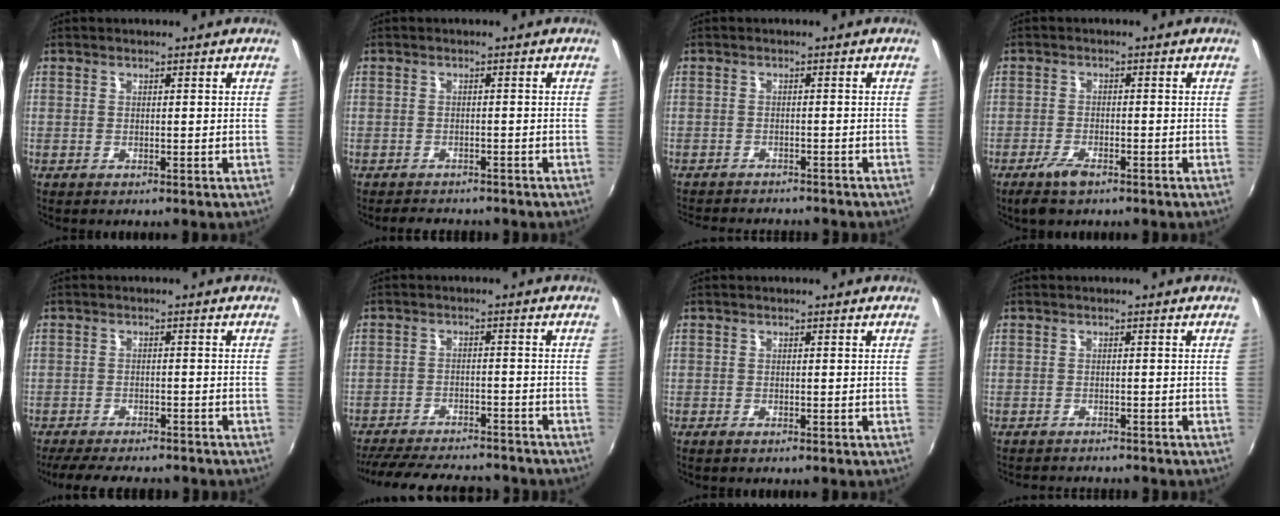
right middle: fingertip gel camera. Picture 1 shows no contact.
{"total": 4.6, "force": [-4.2, 1.4, 1.3], "torque": [-0.035, -0.005, -0.060]}
{"total": 8.4, "force": [-7.7, 1.7, 2.8], "torque": [-0.069, -0.015, -0.112]}
{"total": 4.2, "force": [-3.0, 1.4, 2.6], "torque": [-0.067, -0.008, -0.057]}
{"total": 11.0, "force": [-9.6, 2.6, 4.8], "torque": [-0.110, -0.018, -0.143]}
{"total": 18.9, "force": [-16.5, 5.0, 7.8], "torque": [-0.165, -0.010, -0.229]}
{"total": 0.8, "force": [-0.7, 0.2, 0.4], "torque": [-0.008, -0.004, -0.014]}
{"total": 4.7, "force": [-4.4, 0.6, 1.3], "torque": [-0.037, -0.011, -0.066]}